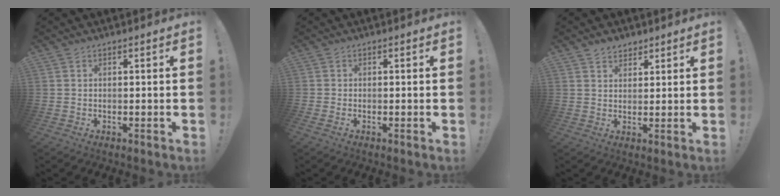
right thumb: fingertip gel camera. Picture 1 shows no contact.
{"total": 0.8, "force": [0.0, -0.2, 0.8], "torque": [-0.013, -0.004, 0.001]}
{"total": 3.5, "force": [2.8, 2.1, 0.6], "torque": [0.000, -0.016, 0.049]}